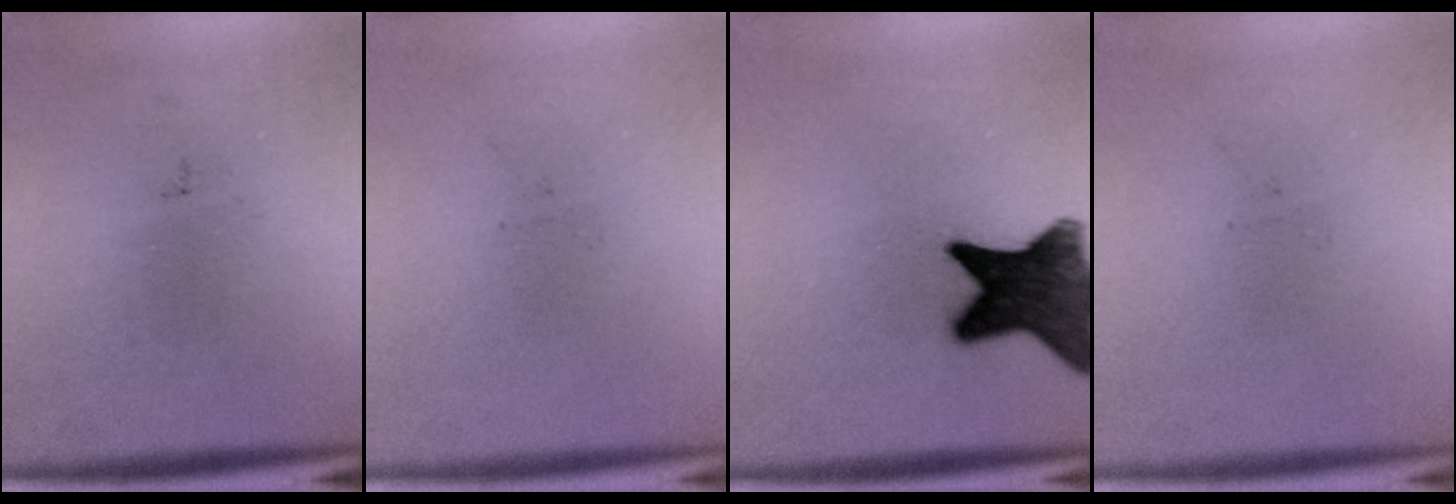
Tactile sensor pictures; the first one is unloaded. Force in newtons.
{"total": 0.0}
{"total": 14.6}
{"total": 0.0}